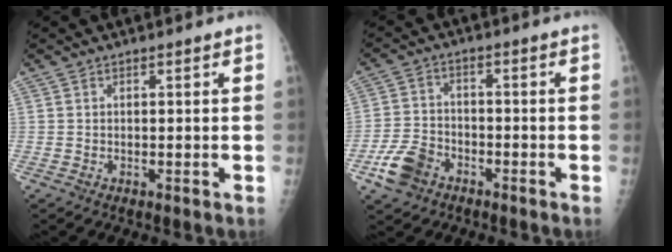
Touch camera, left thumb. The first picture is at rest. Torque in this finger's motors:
{"motor_torque": [-0.13, 0.14, 0.04, -0.03, 0.02]}